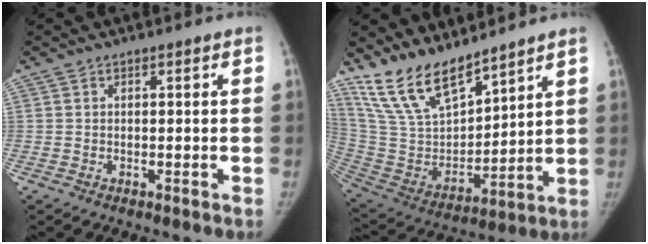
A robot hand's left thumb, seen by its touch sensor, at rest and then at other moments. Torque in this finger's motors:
{"motor_torque": [0.36, 0.36, 1.19, -1.58, 0.07]}